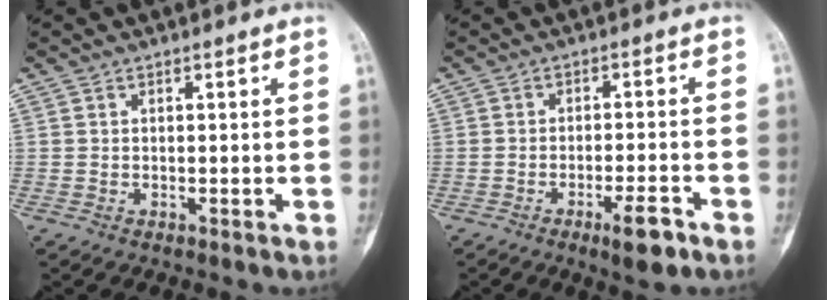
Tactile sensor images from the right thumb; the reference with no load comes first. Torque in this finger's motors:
{"motor_torque": [1.12, 0.69, 0.75, -0.68, 0.33]}